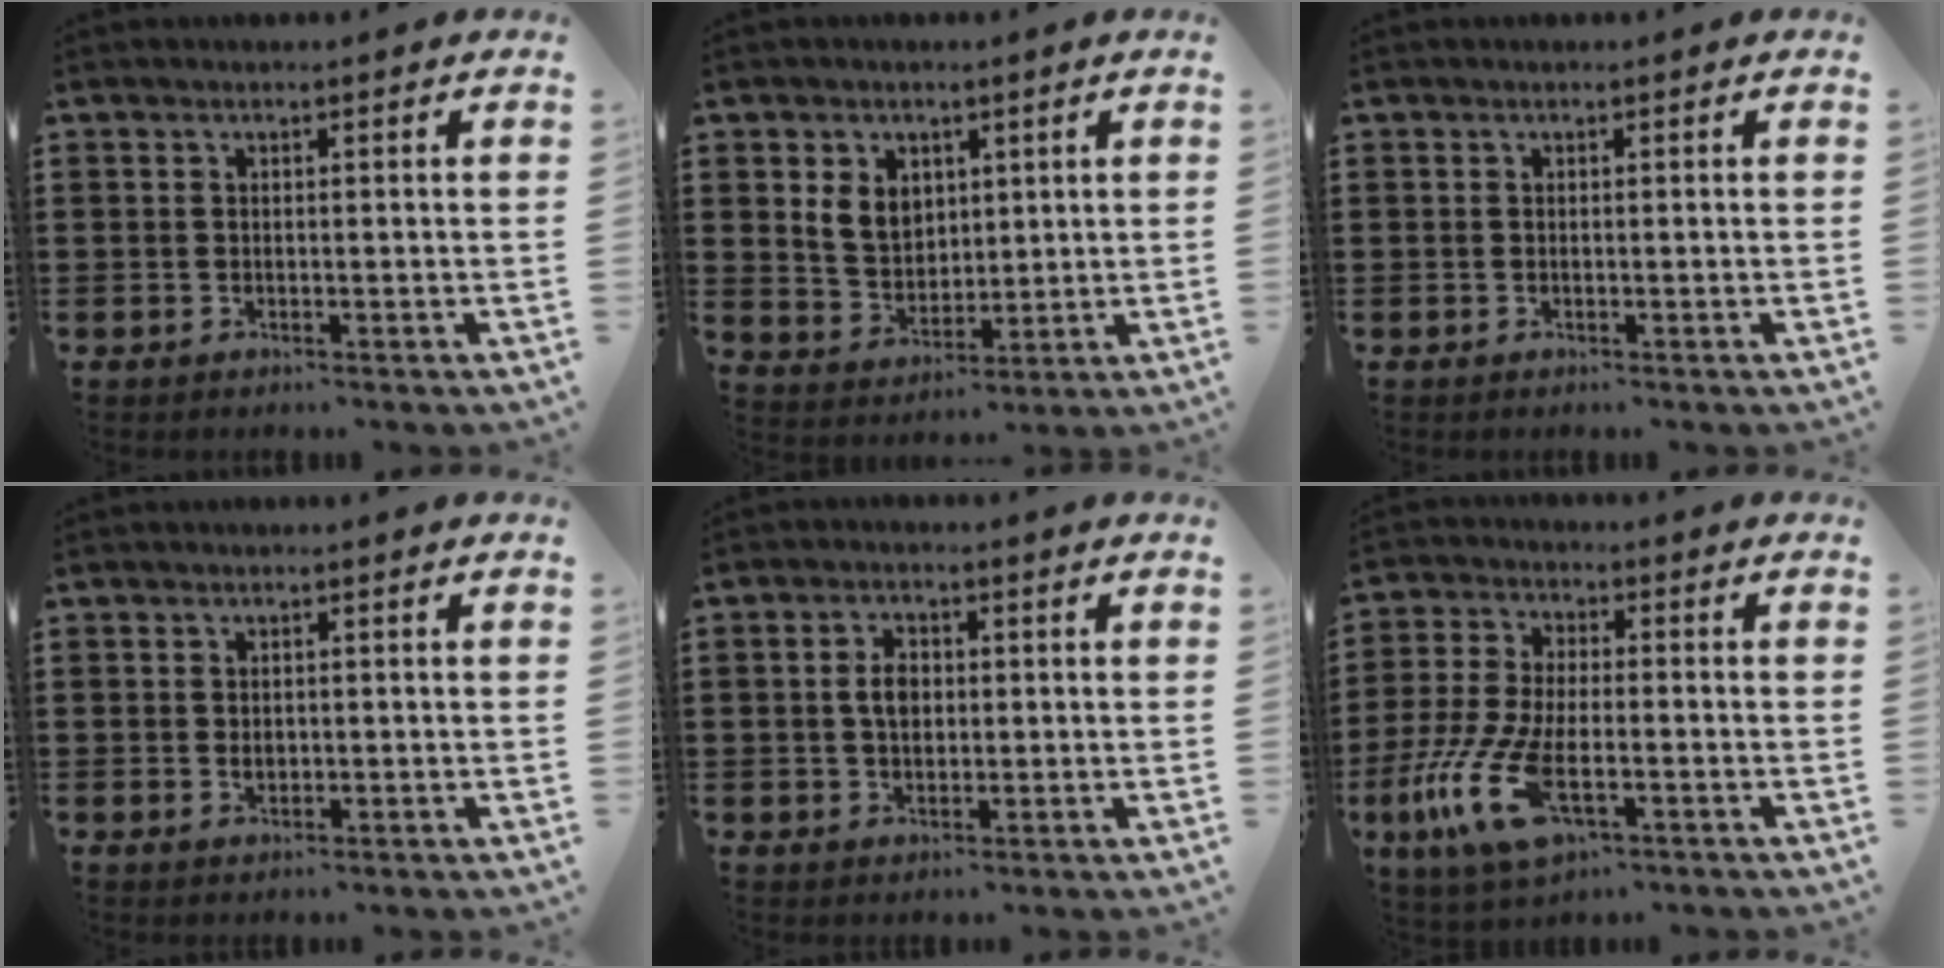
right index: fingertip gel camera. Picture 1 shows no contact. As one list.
[{"total": 5.8, "force": [2.2, 4.7, 2.7], "torque": [-0.072, 0.015, 0.042]}, {"total": 0.0}, {"total": 1.3, "force": [0.0, 0.8, 1.0], "torque": [-0.021, 0.003, 0.000]}, {"total": 3.8, "force": [0.3, 2.4, 3.0], "torque": [-0.054, 0.007, 0.001]}, {"total": 11.7, "force": [-4.7, 4.9, 9.6], "torque": [-0.229, -0.015, -0.088]}]